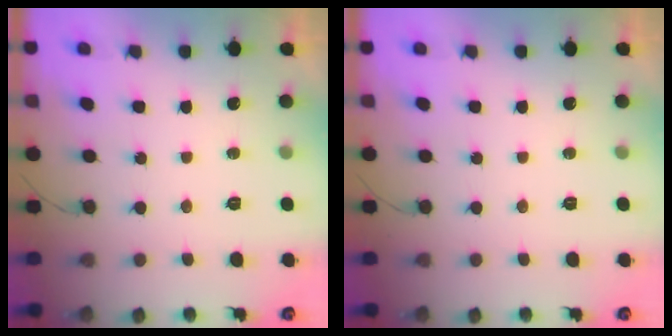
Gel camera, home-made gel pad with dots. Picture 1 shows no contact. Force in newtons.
{"total": 0.0}